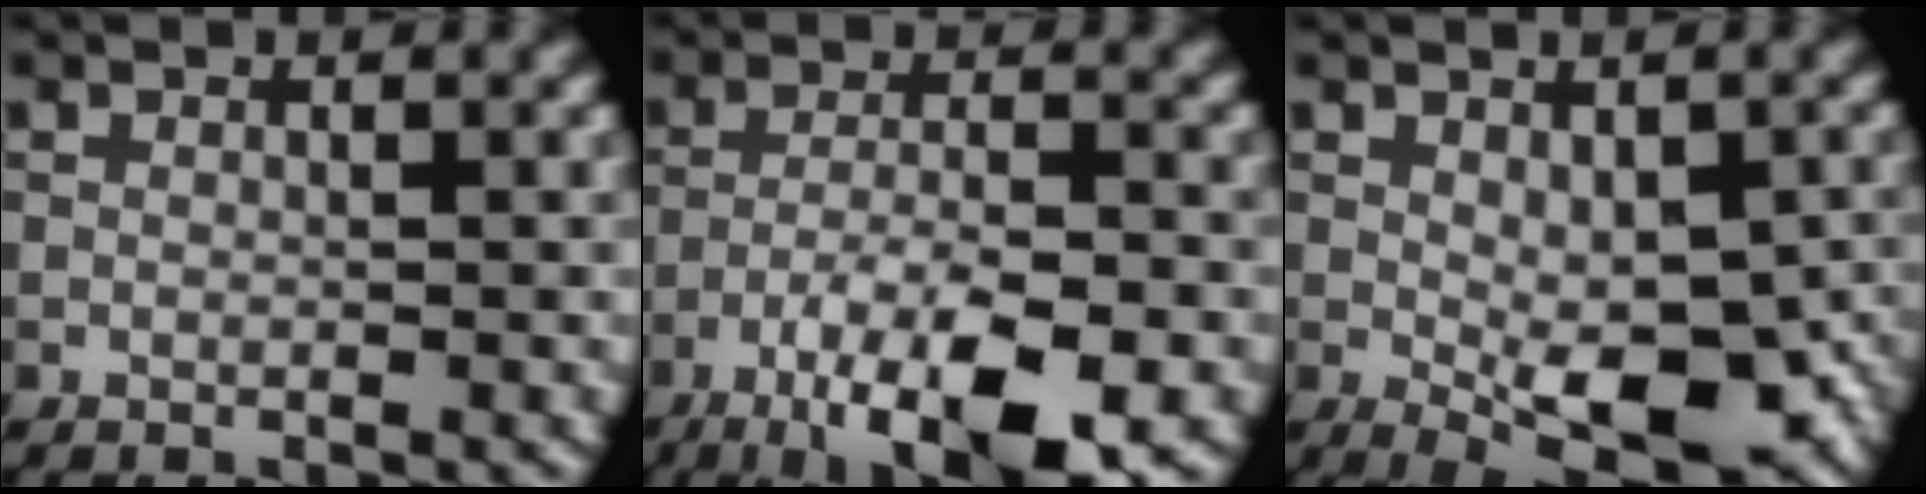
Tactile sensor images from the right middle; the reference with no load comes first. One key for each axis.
{"total": 10.5, "fx": -6.2, "fy": 2.8, "fz": 8.0, "tx": -0.140, "ty": -0.004, "tz": -0.107}
{"total": 8.7, "fx": -2.3, "fy": 3.9, "fz": 7.4, "tx": -0.122, "ty": -0.021, "tz": -0.021}